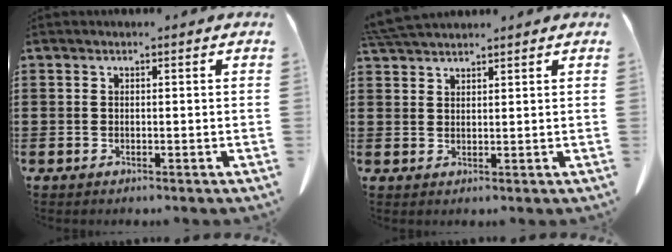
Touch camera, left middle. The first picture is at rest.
{"total": 3.7, "force": [3.4, 0.4, 1.1], "torque": [-0.032, -0.005, 0.067]}